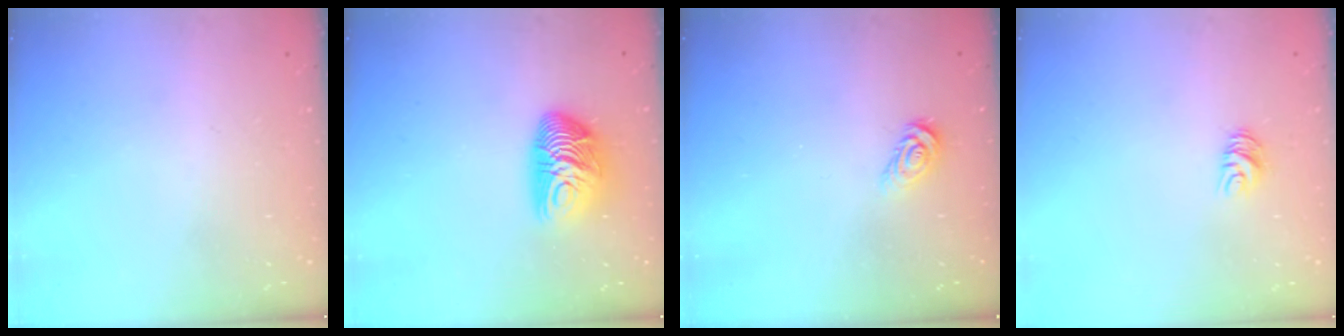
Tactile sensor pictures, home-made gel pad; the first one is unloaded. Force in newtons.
{"total": 11.7, "press": 11.7, "slide": 1.1}
{"total": 4.6, "press": 4.5, "slide": 0.5}
{"total": 5.1, "press": 5.1, "slide": 0.3}